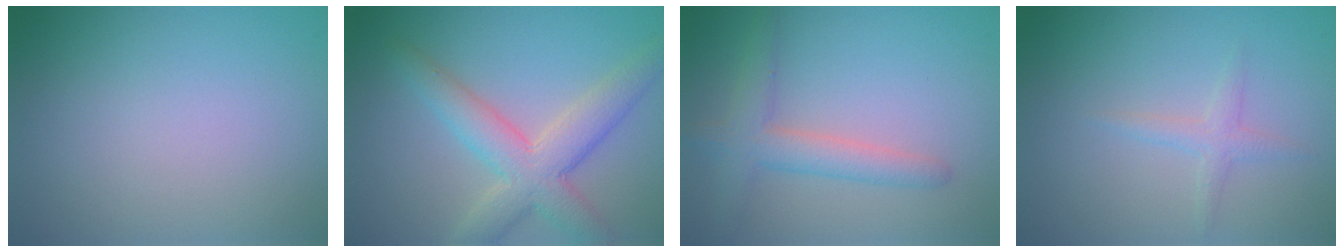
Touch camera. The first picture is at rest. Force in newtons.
{"total": 5.8, "press": 5.8, "slide": 0.4}
{"total": 3.5, "press": 3.5, "slide": 0.2}
{"total": 1.5, "press": 1.5, "slide": 0.1}